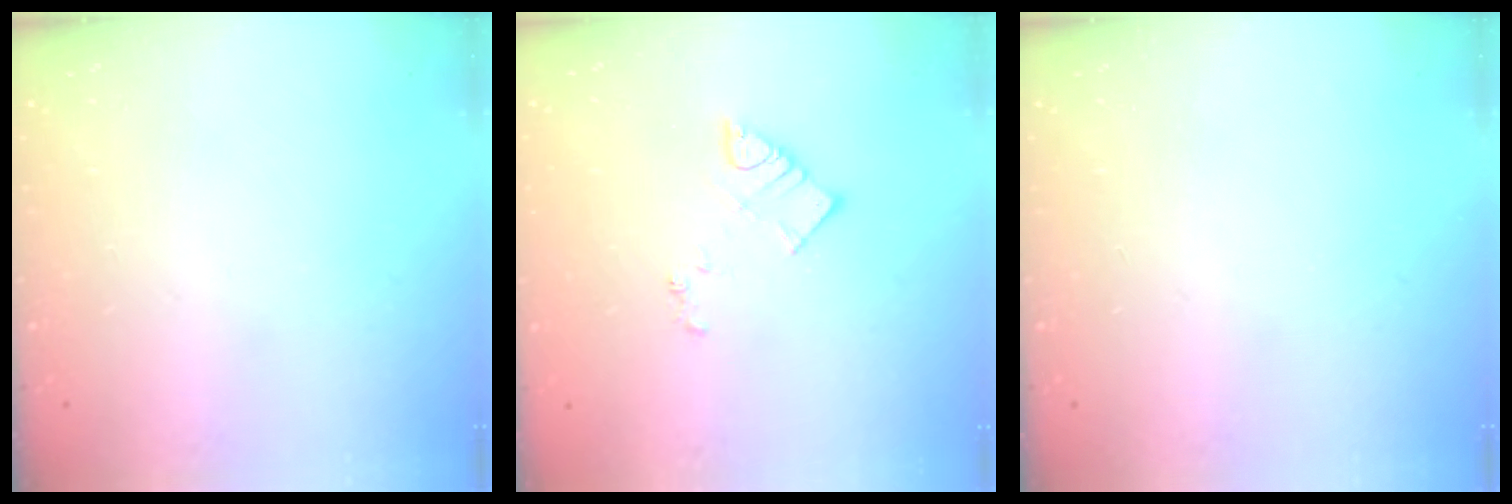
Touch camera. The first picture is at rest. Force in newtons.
{"total": 6.2, "press": 6.1, "slide": 0.6}
{"total": 0.0}